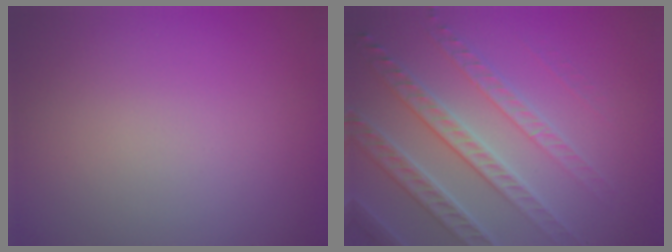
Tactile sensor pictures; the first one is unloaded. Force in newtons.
{"total": 6.5, "press": 4.8, "slide": 4.4}